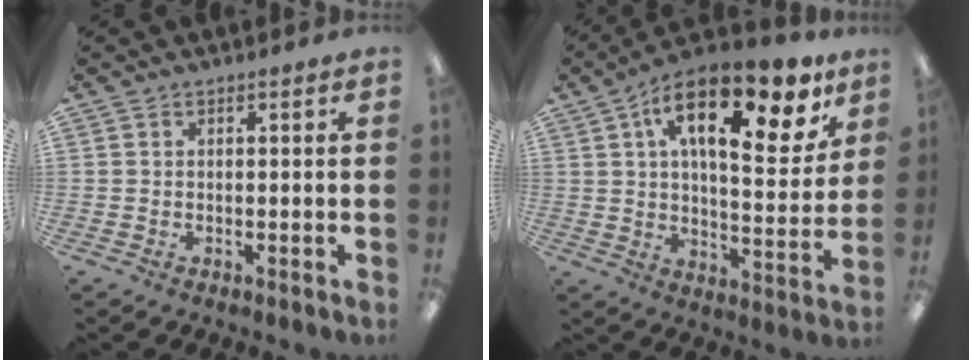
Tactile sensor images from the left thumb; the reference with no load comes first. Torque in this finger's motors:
{"motor_torque": [2.39, 2.39, 1.42, -1.35, 0.37]}